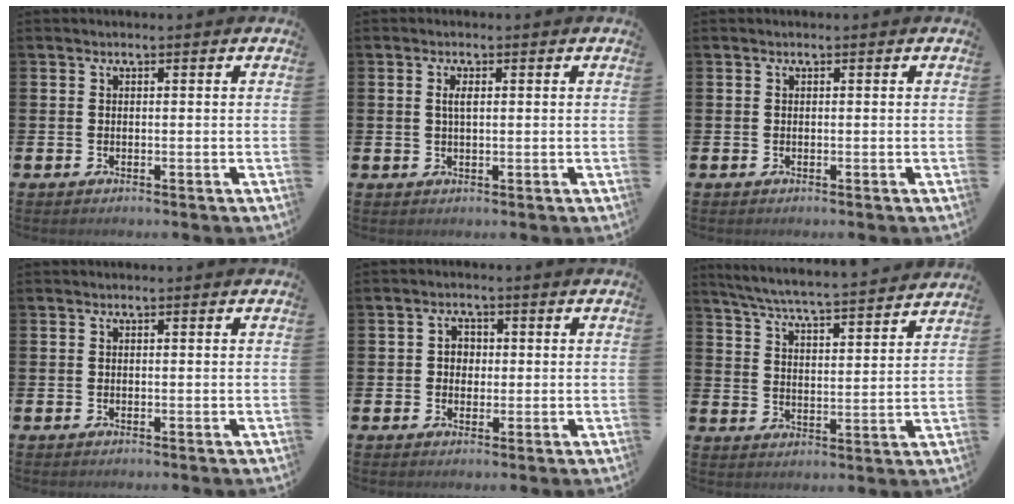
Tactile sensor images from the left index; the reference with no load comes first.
{"total": 1.7, "force": [0.6, 0.6, 1.5], "torque": [-0.031, 0.004, 0.008]}
{"total": 0.0}
{"total": 0.0}
{"total": 2.4, "force": [0.2, 2.1, 1.0], "torque": [-0.010, 0.004, -0.003]}
{"total": 6.2, "force": [6.0, 0.0, 1.7], "torque": [-0.060, -0.047, 0.102]}